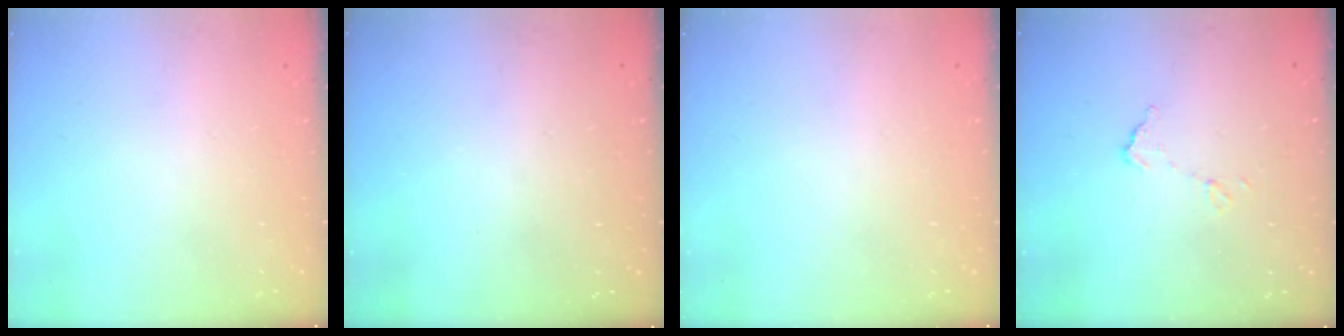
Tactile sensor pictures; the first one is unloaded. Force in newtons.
{"total": 3.1, "press": 2.9, "slide": 1.0}
{"total": 0.0}
{"total": 6.3, "press": 6.3, "slide": 0.4}